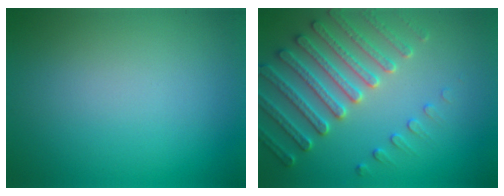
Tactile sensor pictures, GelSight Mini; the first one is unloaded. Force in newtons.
{"total": 5.1, "press": 4.9, "slide": 1.3}